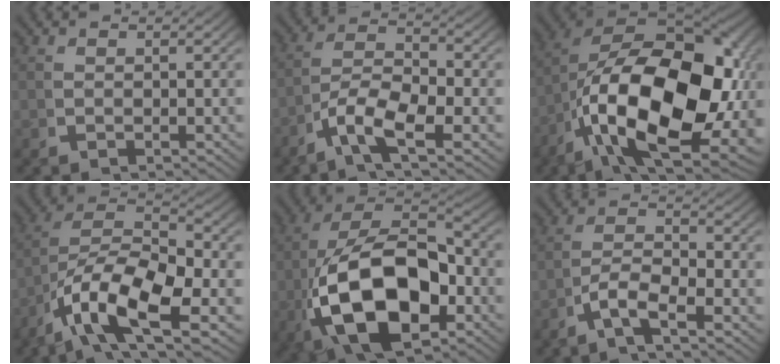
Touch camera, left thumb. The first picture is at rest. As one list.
[{"total": 7.0, "force": [-1.4, 3.6, 5.8], "torque": [-0.119, -0.024, -0.026]}, {"total": 25.5, "force": [-1.8, 15.2, 20.4], "torque": [-0.391, -0.088, 0.014]}, {"total": 14.7, "force": [-1.6, 9.4, 11.1], "torque": [-0.235, -0.037, -0.024]}, {"total": 19.8, "force": [-2.2, 12.6, 15.1], "torque": [-0.325, -0.073, -0.001]}, {"total": 5.0, "force": [-1.4, 2.6, 4.0], "torque": [-0.089, -0.016, -0.028]}]